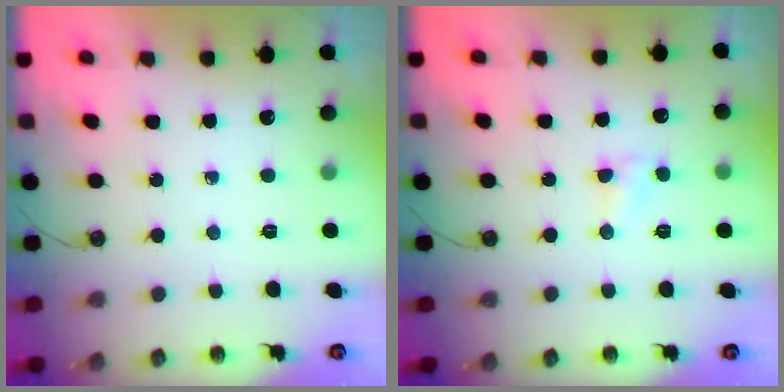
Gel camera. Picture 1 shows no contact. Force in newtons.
{"total": 4.0, "press": 4.0, "slide": 0.5}